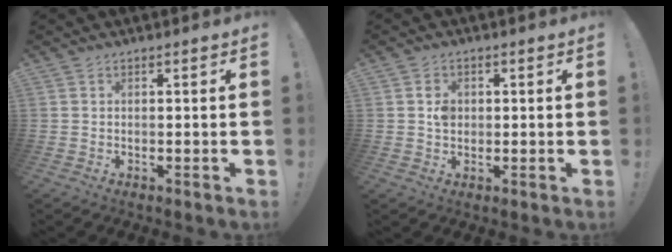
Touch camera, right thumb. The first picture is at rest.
{"total": 3.0, "force": [0.2, 2.5, 1.7], "torque": [-0.016, -0.002, 0.000]}